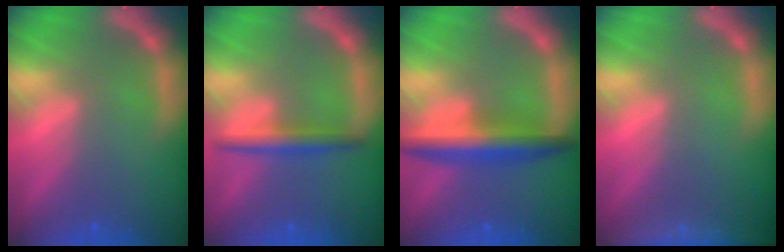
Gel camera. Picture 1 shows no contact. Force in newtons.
{"total": 3.0}
{"total": 5.5}
{"total": 7.4}